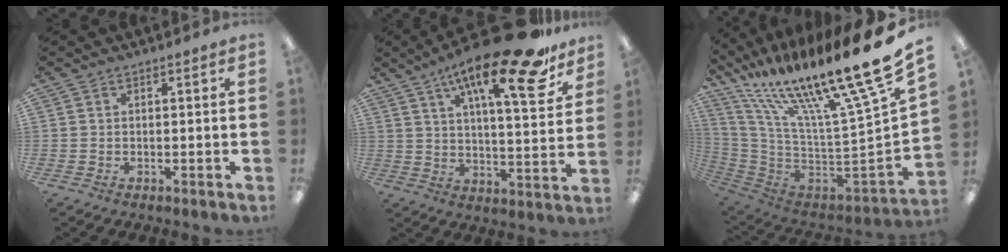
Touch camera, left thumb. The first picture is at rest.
{"total": 21.6, "force": [13.9, 5.2, 15.8], "torque": [-0.246, -0.079, 0.216]}
{"total": 21.2, "force": [14.8, 1.2, 15.2], "torque": [-0.200, -0.156, 0.239]}